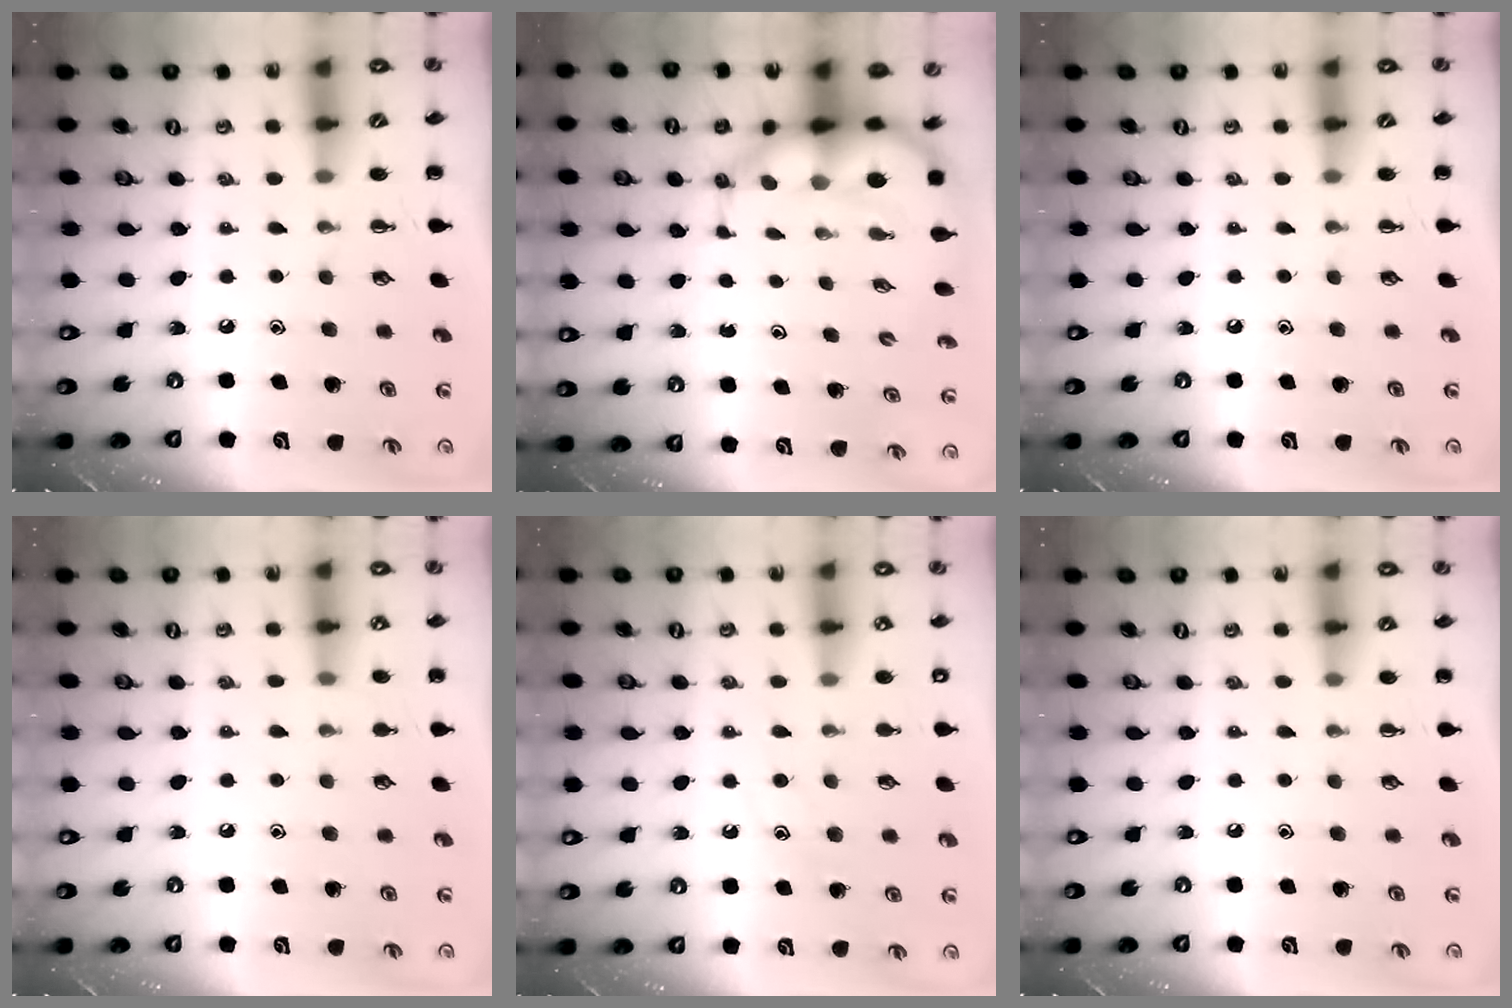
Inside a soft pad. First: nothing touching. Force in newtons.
{"total": 6.8, "press": 6.5, "slide": 1.9}
{"total": 0.0}
{"total": 5.6, "press": 5.3, "slide": 1.9}
{"total": 8.9, "press": 8.8, "slide": 1.3}
{"total": 6.1, "press": 5.7, "slide": 2.2}